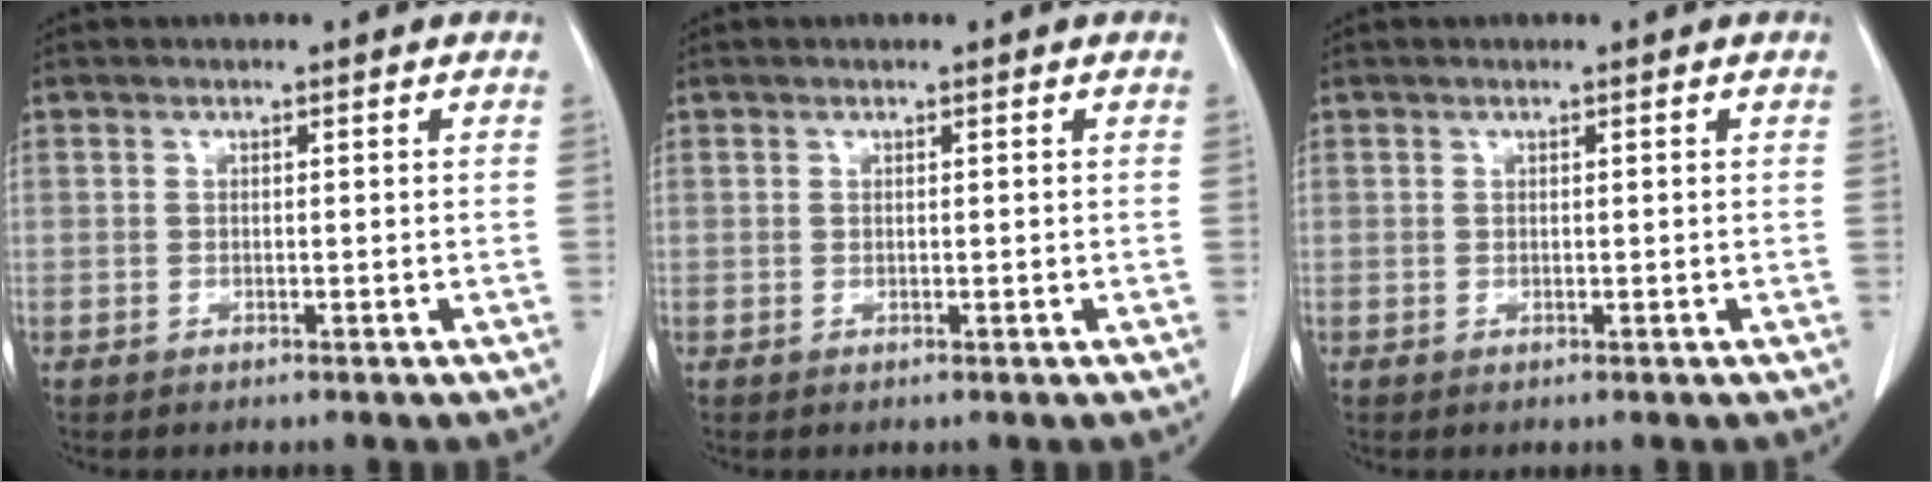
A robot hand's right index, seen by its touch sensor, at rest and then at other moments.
{"total": 0.0}
{"total": 0.0}